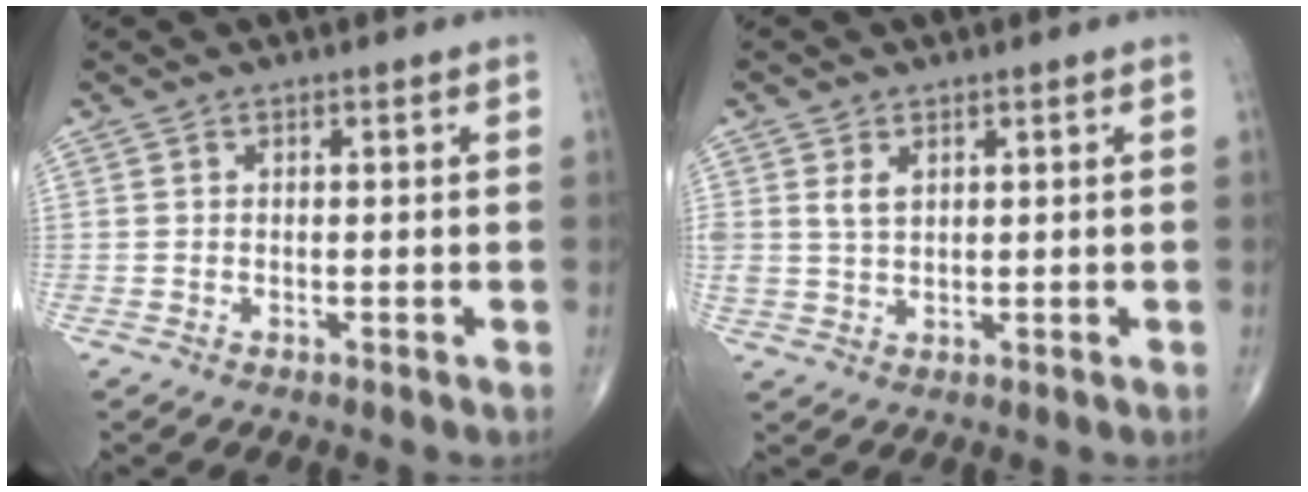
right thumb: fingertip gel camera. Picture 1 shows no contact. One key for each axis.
{"total": 2.9, "fx": 1.2, "fy": 1.9, "fz": 1.8, "tx": -0.031, "ty": -0.005, "tz": 0.030}